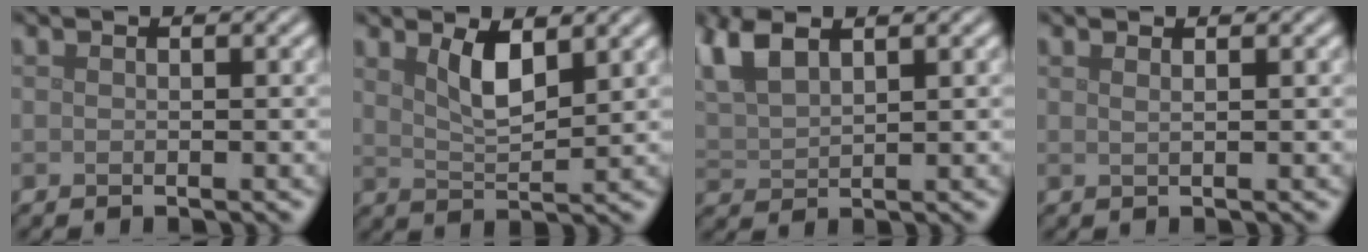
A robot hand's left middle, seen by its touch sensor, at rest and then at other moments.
{"total": 3.3, "force": [1.9, 1.1, 2.6], "torque": [-0.052, -0.005, 0.037]}
{"total": 4.3, "force": [2.9, 1.7, 2.7], "torque": [-0.072, 0.015, 0.057]}
{"total": 1.3, "force": [0.8, 0.6, 0.9], "torque": [-0.001, -0.002, -0.001]}